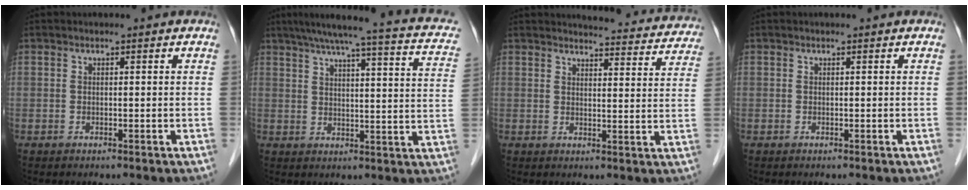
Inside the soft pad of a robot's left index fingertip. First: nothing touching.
{"total": 20.4, "force": [15.5, 2.5, 13.0], "torque": [-0.189, 0.018, 0.177]}
{"total": 15.0, "force": [14.5, 2.4, 2.7], "torque": [-0.007, -0.038, 0.144]}
{"total": 0.0}